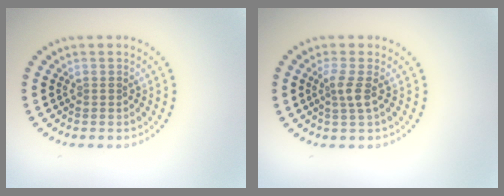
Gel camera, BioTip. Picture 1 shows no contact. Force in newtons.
{"total": 1.8, "press": 1.4, "slide": 1.1}